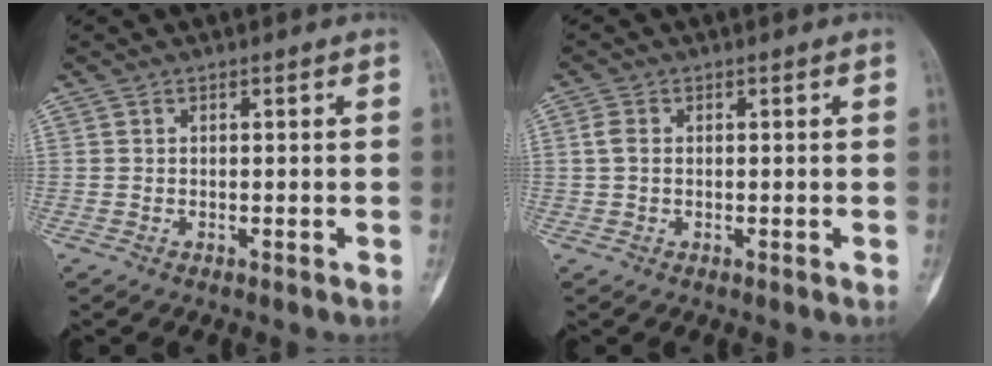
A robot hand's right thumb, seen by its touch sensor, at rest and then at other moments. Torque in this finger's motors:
{"motor_torque": [-0.46, -0.22, 0.43, 0.09, -0.09]}